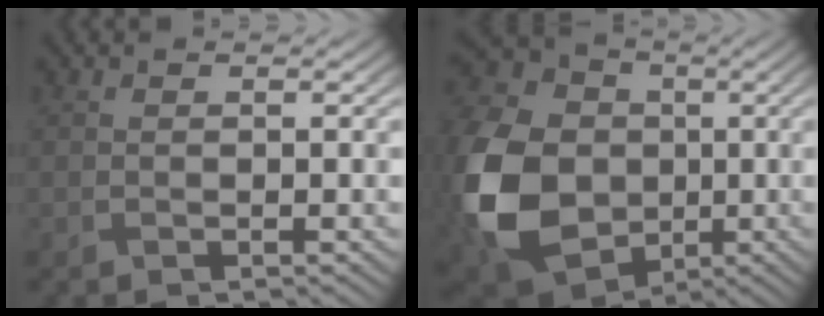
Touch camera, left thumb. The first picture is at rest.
{"total": 18.4, "force": [-2.8, 14.4, 11.1], "torque": [-0.315, -0.024, -0.054]}